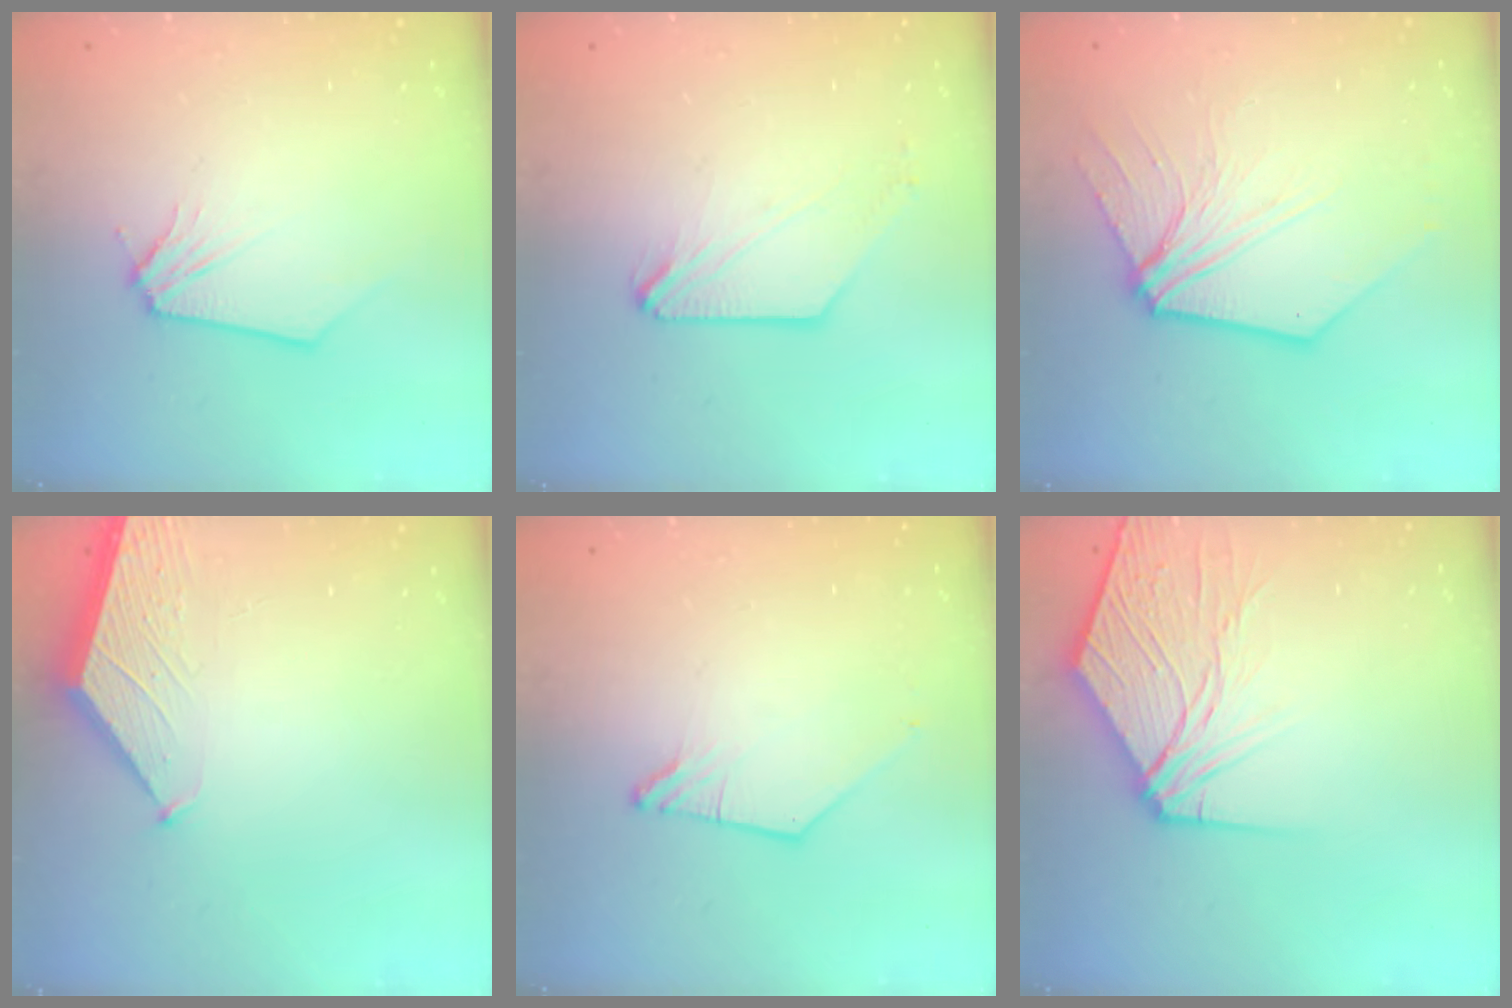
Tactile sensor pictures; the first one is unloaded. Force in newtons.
{"total": 0.0}
{"total": 10.2, "press": 10.1, "slide": 1.3}
{"total": 1.9, "press": 1.9, "slide": 0.2}
{"total": 0.0}
{"total": 11.4, "press": 11.2, "slide": 1.9}